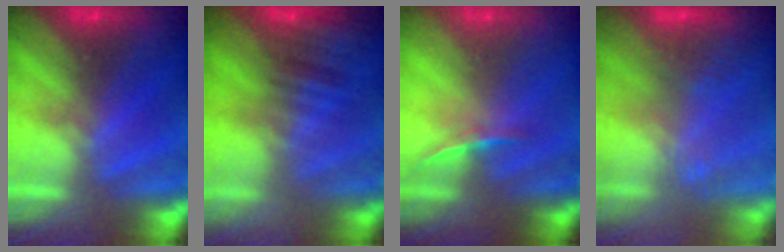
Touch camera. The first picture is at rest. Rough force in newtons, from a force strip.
{"total": 4.9}
{"total": 1.1}
{"total": 2.7}